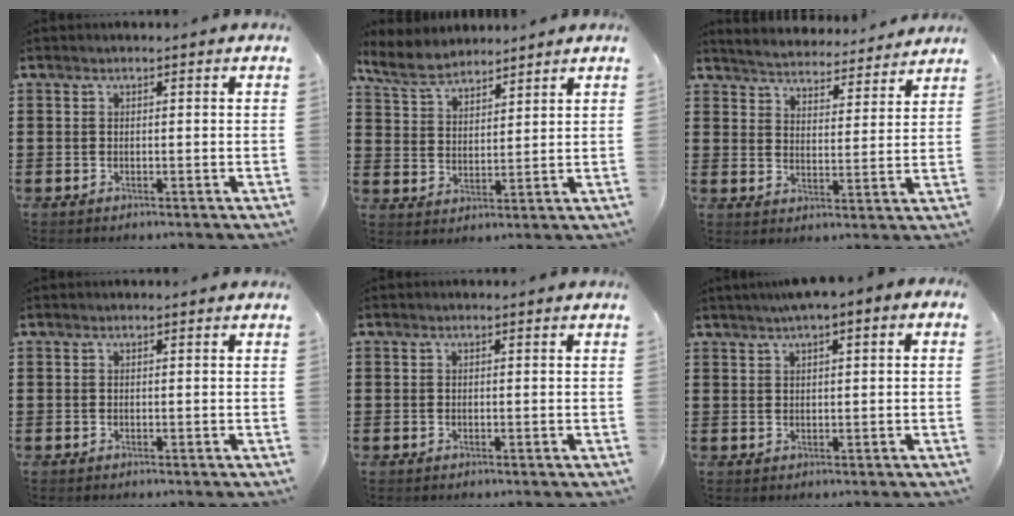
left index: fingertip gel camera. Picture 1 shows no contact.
{"total": 6.0, "force": [5.3, 2.0, 1.9], "torque": [-0.058, -0.008, 0.098]}
{"total": 4.3, "force": [4.3, -0.2, -0.4], "torque": [-0.017, -0.035, 0.071]}
{"total": 0.0}
{"total": 0.0}
{"total": 1.7, "force": [0.6, 0.4, 1.6], "torque": [-0.029, 0.004, 0.010]}